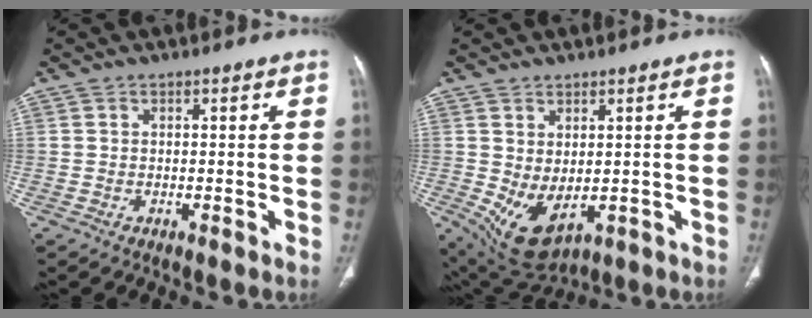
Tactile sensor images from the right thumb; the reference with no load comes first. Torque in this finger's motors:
{"motor_torque": [-0.11, 0.71, 0.52, 0.66, 0.27]}